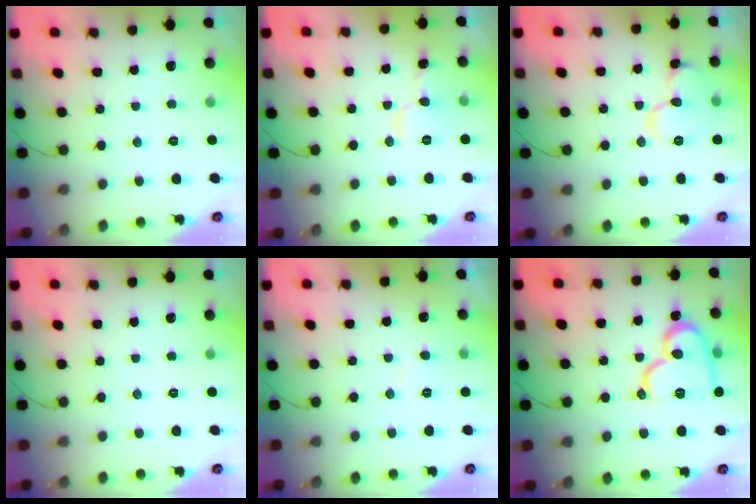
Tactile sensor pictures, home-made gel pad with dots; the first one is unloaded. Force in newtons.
{"total": 7.6, "press": 7.6, "slide": 0.8}
{"total": 10.7, "press": 10.7, "slide": 1.1}
{"total": 0.0}
{"total": 5.2, "press": 5.1, "slide": 0.4}
{"total": 17.3, "press": 17.3, "slide": 1.7}